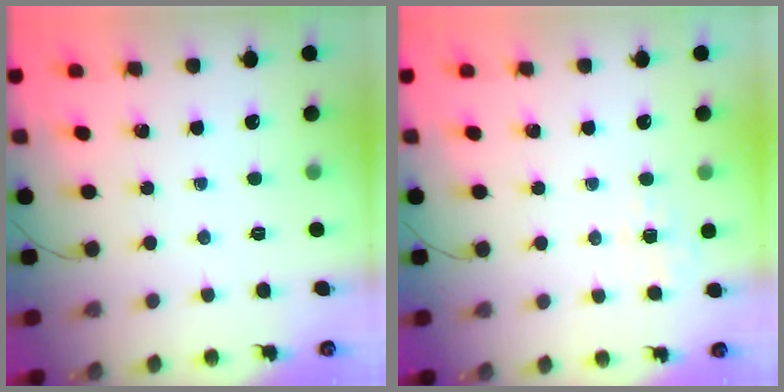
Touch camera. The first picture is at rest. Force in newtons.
{"total": 1.9, "press": 1.1, "slide": 1.6}